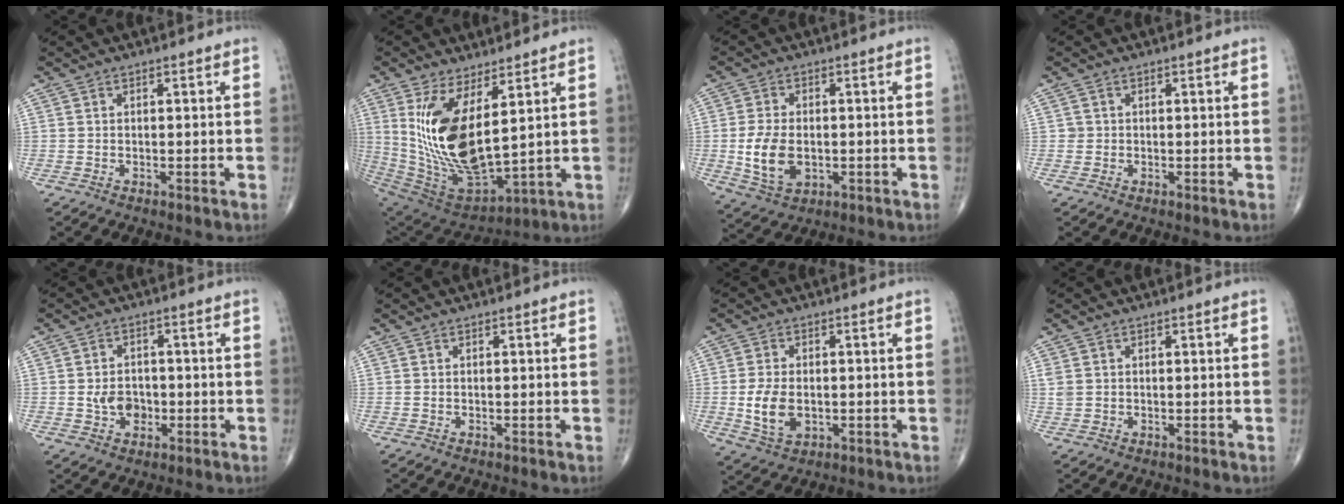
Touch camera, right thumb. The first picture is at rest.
{"total": 18.8, "force": [4.9, 7.9, 16.3], "torque": [-0.319, -0.045, 0.117]}
{"total": 8.9, "force": [-1.1, 5.7, 6.7], "torque": [-0.123, -0.004, -0.011]}
{"total": 0.9, "force": [0.0, 0.9, 0.0], "torque": [0.008, 0.004, 0.000]}
{"total": 5.0, "force": [-0.9, 3.9, 3.0], "torque": [-0.026, 0.007, -0.013]}
{"total": 0.0}
{"total": 7.3, "force": [-0.9, 4.7, 5.6], "torque": [-0.101, -0.005, -0.009]}
{"total": 1.8, "force": [0.4, 1.4, 0.9], "torque": [-0.023, 0.004, 0.014]}